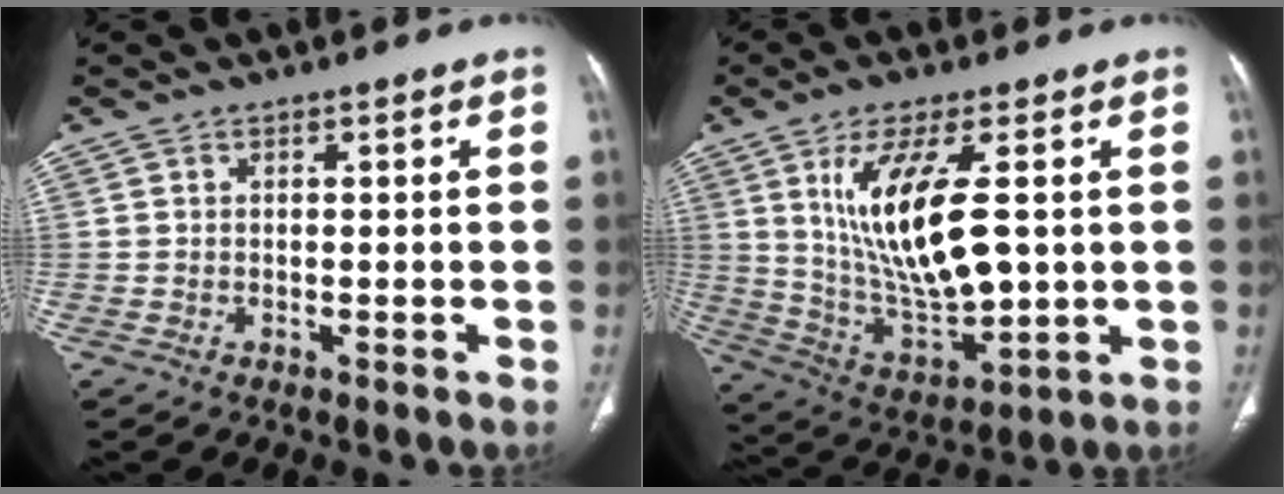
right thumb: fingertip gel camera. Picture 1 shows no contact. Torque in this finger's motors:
{"motor_torque": [-0.49, 1.24, 0.45, 0.80, 0.45]}